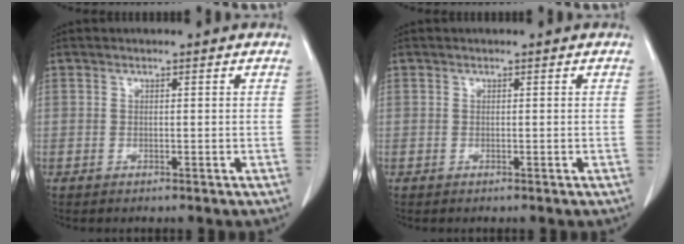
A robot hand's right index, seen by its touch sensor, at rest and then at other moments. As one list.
[{"total": 0.0}]